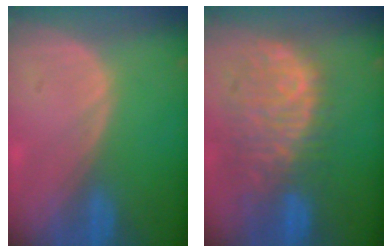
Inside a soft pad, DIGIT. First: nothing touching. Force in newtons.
{"total": 11.4, "press": 9.8, "slide": 5.9}